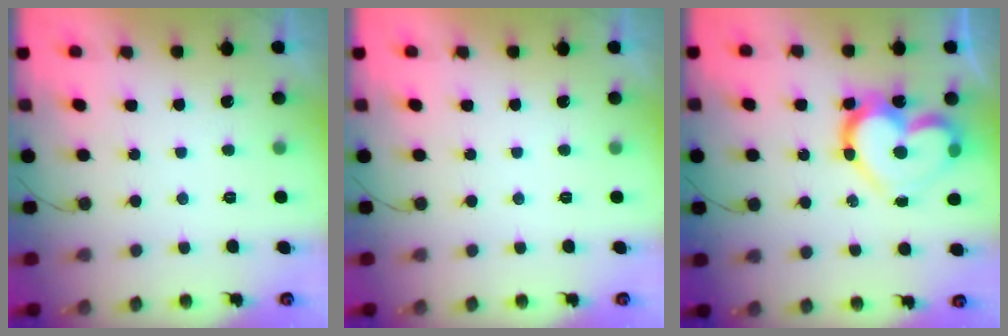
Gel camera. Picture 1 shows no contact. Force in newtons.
{"total": 0.0}
{"total": 18.1, "press": 18.0, "slide": 2.1}